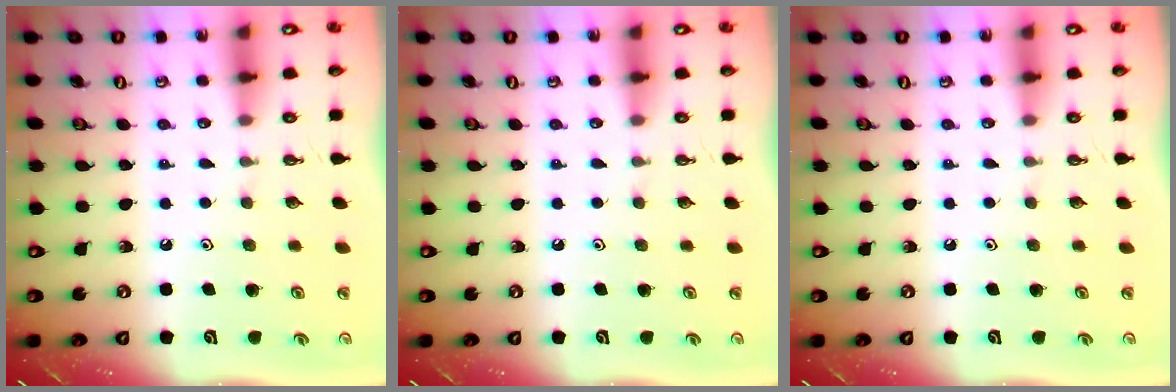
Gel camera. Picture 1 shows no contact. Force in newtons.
{"total": 0.0}
{"total": 0.0}